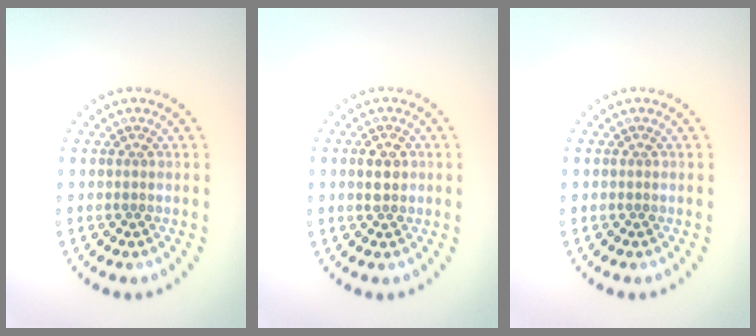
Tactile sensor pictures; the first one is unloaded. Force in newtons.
{"total": 2.2, "press": 2.2, "slide": 0.1}
{"total": 0.0}